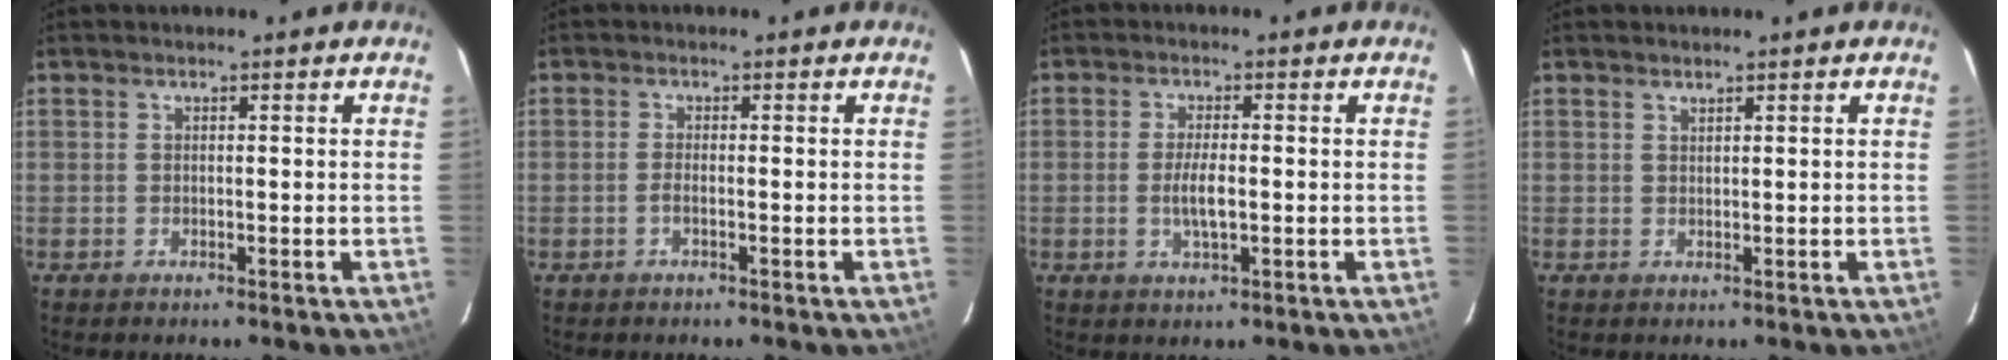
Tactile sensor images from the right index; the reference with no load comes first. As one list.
[{"total": 1.1, "force": [-0.6, 0.1, 1.0], "torque": [-0.022, 0.001, -0.012]}, {"total": 3.9, "force": [-0.7, 1.1, 3.7], "torque": [-0.072, -0.005, -0.010]}, {"total": 0.8, "force": [0.7, -0.3, 0.2], "torque": [-0.004, -0.001, 0.014]}]